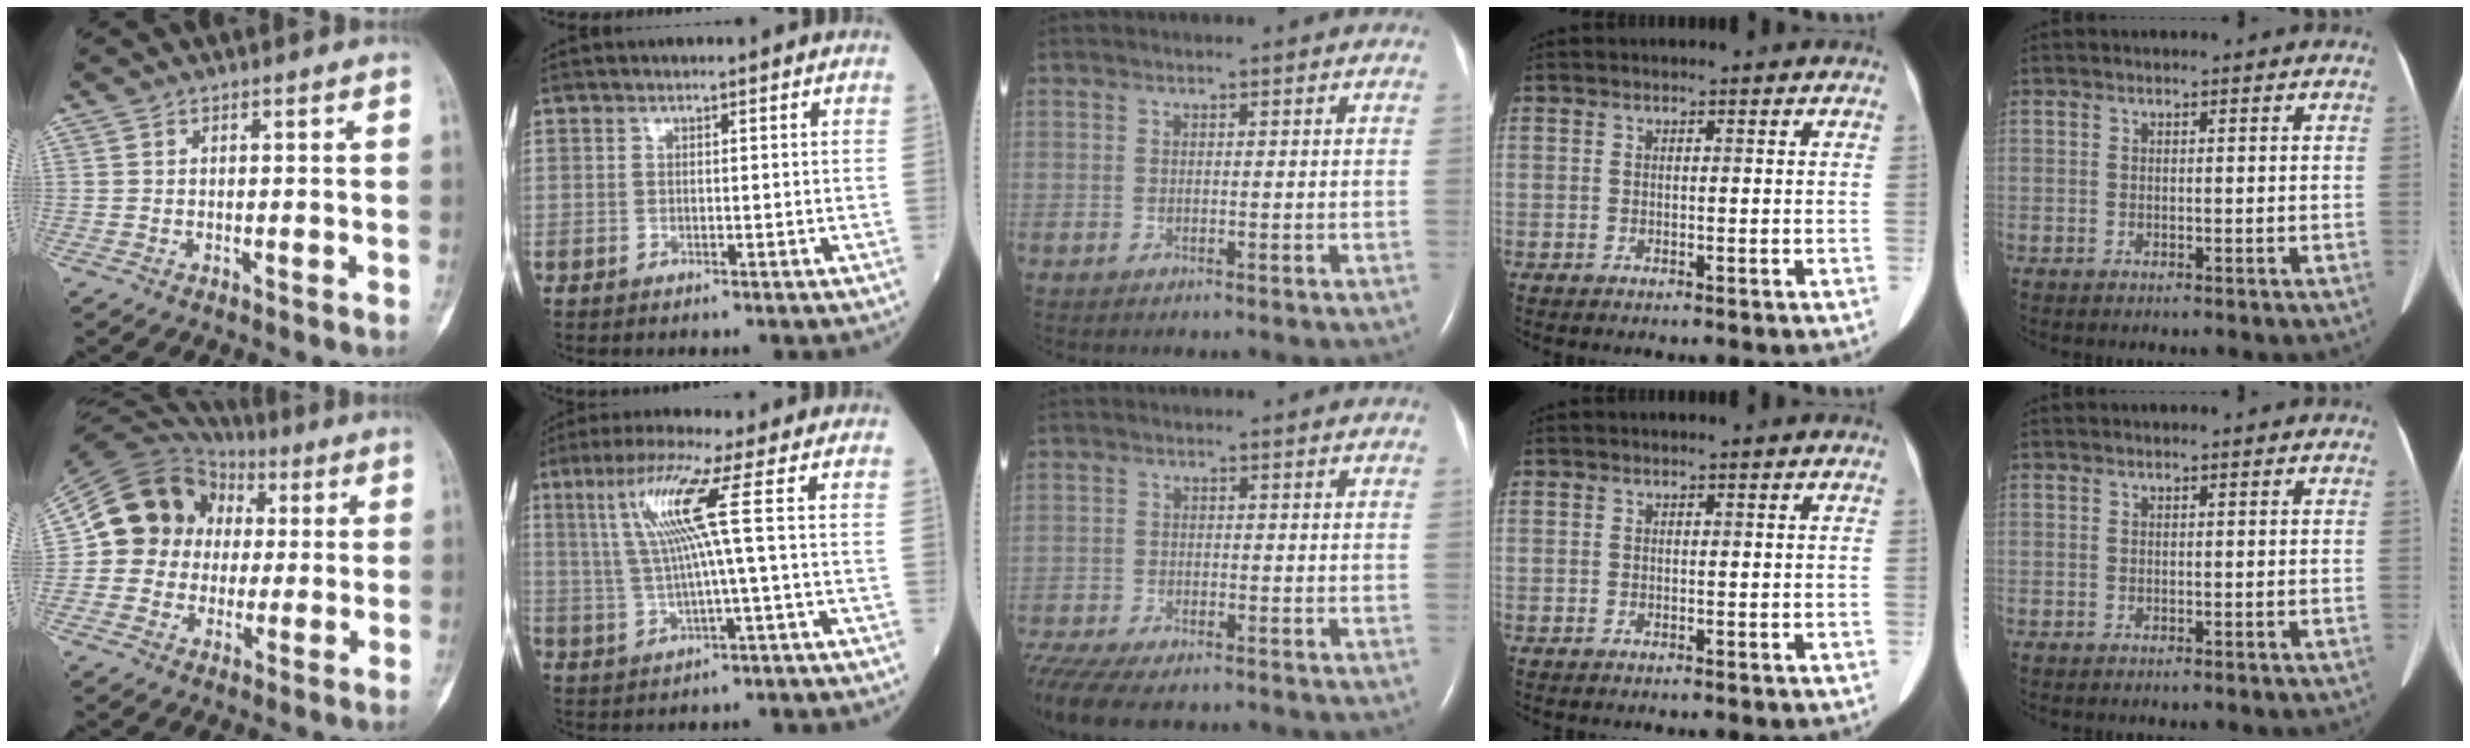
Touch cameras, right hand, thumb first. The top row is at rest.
{"thumb": {"total": 14.4, "force": [1.4, 13.0, 5.8], "torque": [-0.079, 0.029, 0.022]}, "index": {"total": 8.6, "force": [2.1, -1.5, 8.1], "torque": [-0.162, 0.013, 0.048]}, "middle": {"total": 12.4, "force": [-10.1, 3.9, 6.1], "torque": [-0.138, -0.014, -0.153]}}